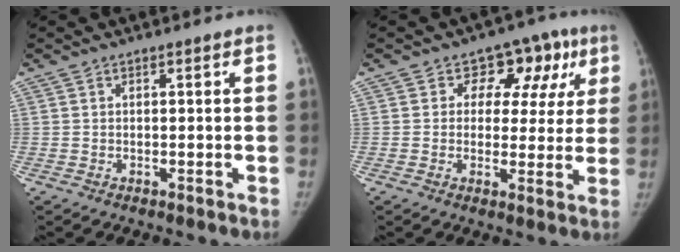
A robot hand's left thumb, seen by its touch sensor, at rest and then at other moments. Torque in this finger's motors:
{"motor_torque": [0.70, 0.63, -0.01, 0.34, -0.03]}